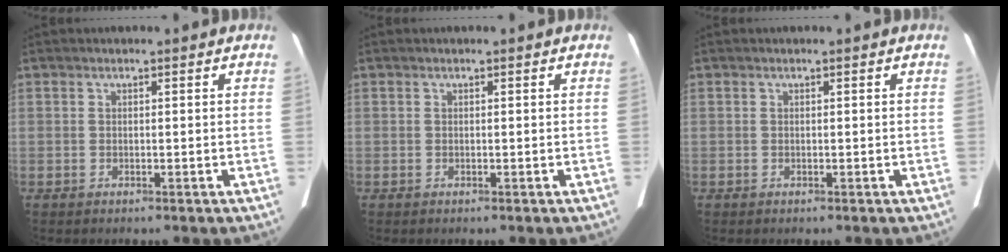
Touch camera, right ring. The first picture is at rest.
{"total": 0.0}
{"total": 0.0}